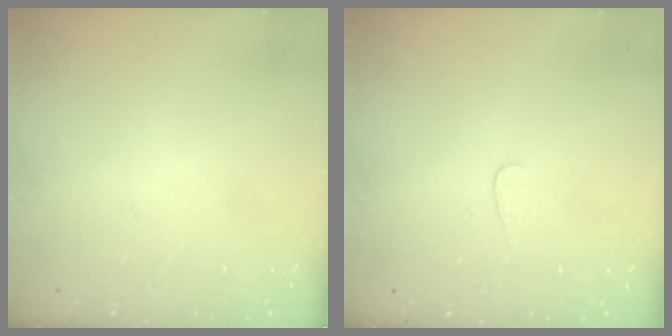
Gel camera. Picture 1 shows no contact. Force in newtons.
{"total": 3.0, "press": 3.0, "slide": 0.2}